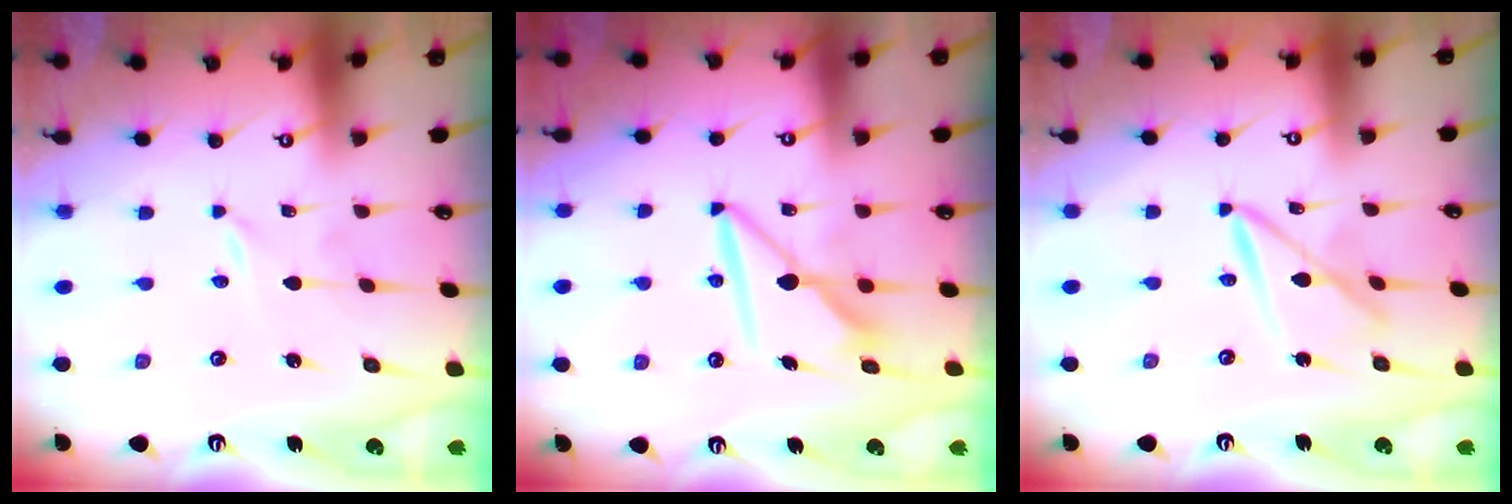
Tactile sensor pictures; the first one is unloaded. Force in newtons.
{"total": 8.2, "press": 8.2, "slide": 0.6}
{"total": 8.0, "press": 8.0, "slide": 0.6}